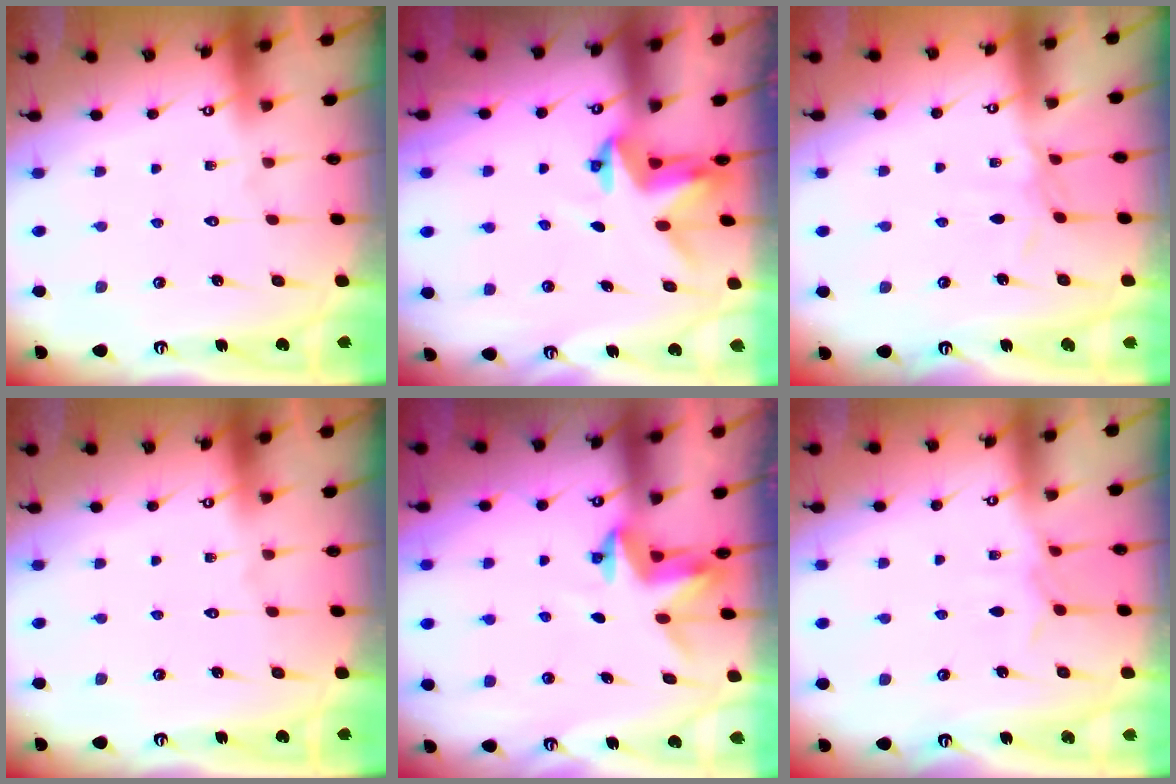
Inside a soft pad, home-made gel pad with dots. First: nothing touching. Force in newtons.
{"total": 3.4, "press": 3.4, "slide": 0.1}
{"total": 3.2, "press": 3.2, "slide": 0.2}
{"total": 0.0}
{"total": 3.2, "press": 3.2, "slide": 0.1}
{"total": 5.4, "press": 5.4, "slide": 0.6}